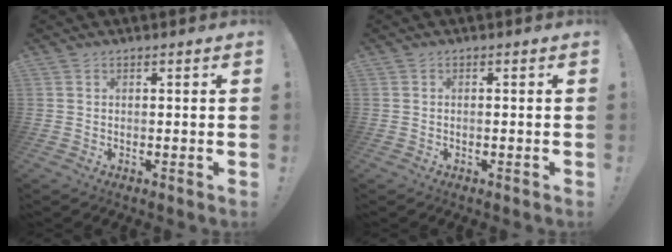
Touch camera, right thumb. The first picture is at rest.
{"total": 0.6, "force": [-0.5, -0.1, 0.4], "torque": [-0.005, -0.001, -0.008]}